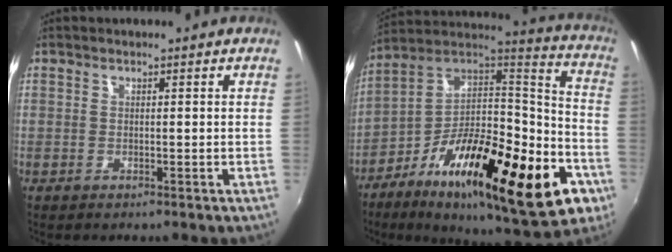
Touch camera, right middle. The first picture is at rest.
{"total": 33.5, "force": [-14.2, 11.7, 28.0], "torque": [-0.434, -0.005, -0.232]}